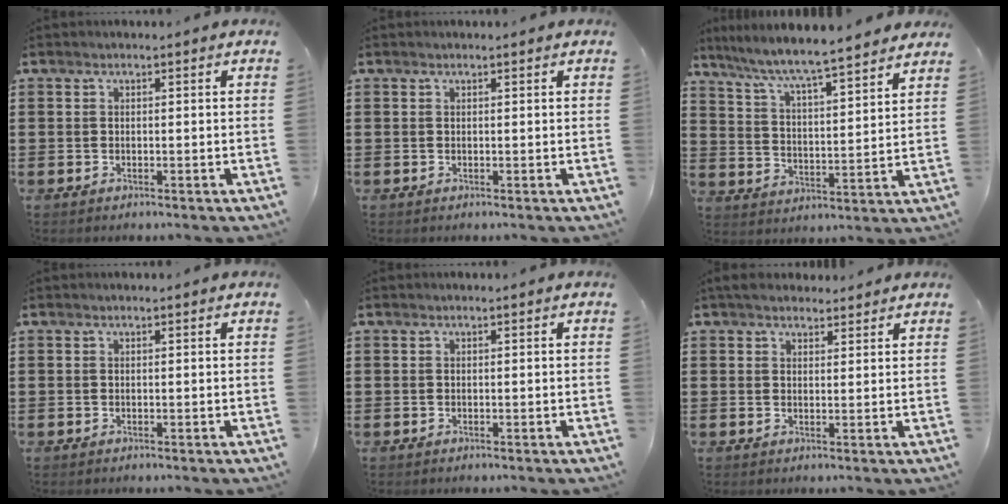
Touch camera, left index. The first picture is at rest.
{"total": 0.0}
{"total": 5.9, "force": [5.4, -0.3, 2.4], "torque": [-0.070, -0.038, 0.086]}
{"total": 0.0}
{"total": 0.0}
{"total": 3.0, "force": [2.6, 1.5, 0.5], "torque": [-0.009, 0.001, 0.048]}